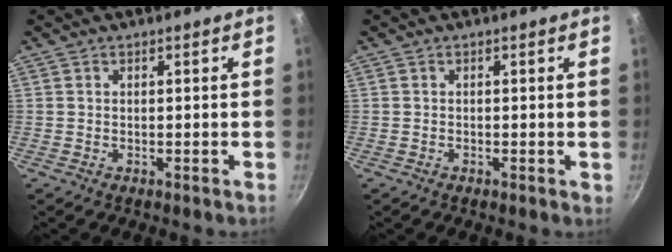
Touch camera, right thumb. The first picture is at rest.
{"total": 0.8, "force": [-0.2, -0.7, -0.5], "torque": [0.011, -0.003, -0.003]}